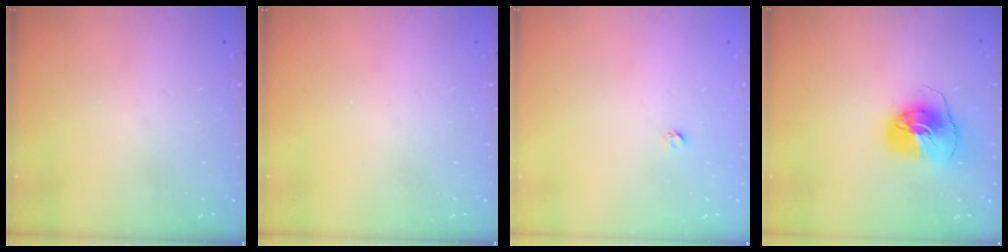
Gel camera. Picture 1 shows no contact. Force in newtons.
{"total": 0.0}
{"total": 1.6, "press": 1.5, "slide": 0.1}
{"total": 8.6, "press": 8.6, "slide": 0.9}